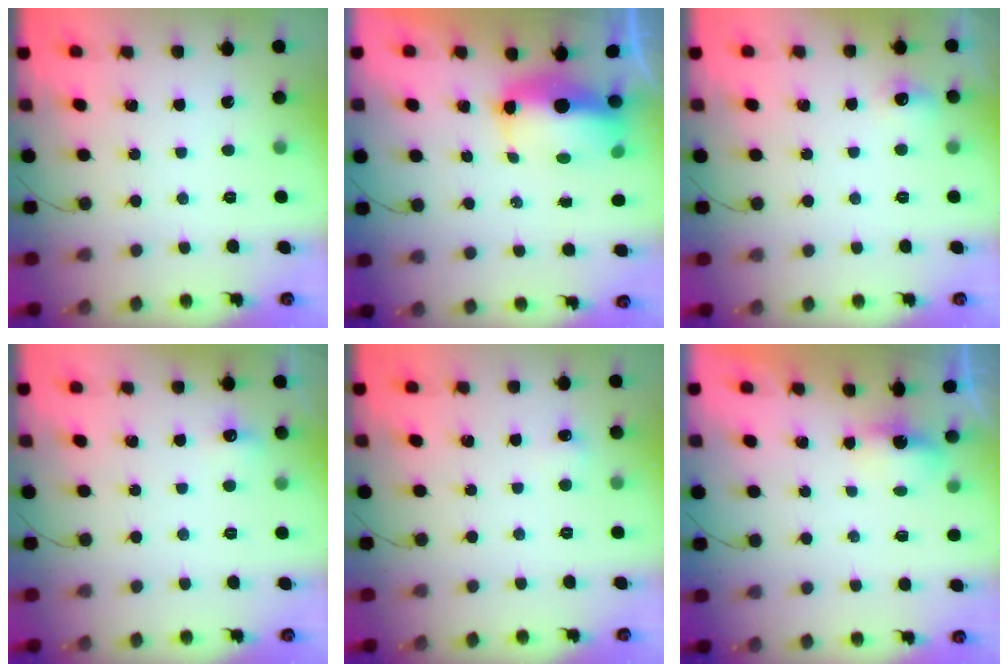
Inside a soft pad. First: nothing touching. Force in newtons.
{"total": 9.7, "press": 9.5, "slide": 1.9}
{"total": 5.3, "press": 5.0, "slide": 1.8}
{"total": 4.6, "press": 4.5, "slide": 1.2}
{"total": 4.2, "press": 3.9, "slide": 1.3}
{"total": 3.6, "press": 3.5, "slide": 1.0}